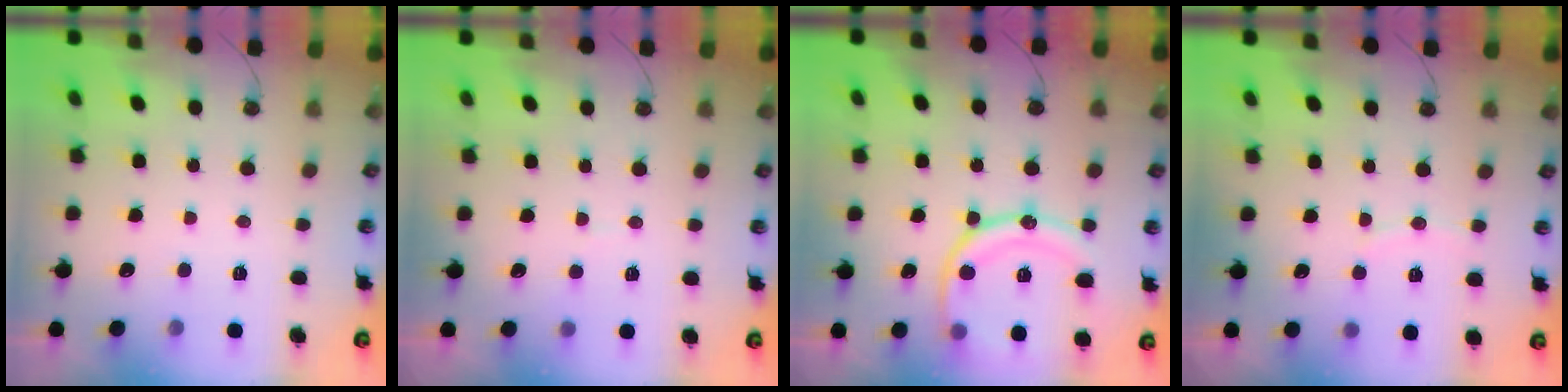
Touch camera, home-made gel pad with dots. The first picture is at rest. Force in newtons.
{"total": 2.6, "press": 2.6, "slide": 0.2}
{"total": 16.4, "press": 16.3, "slide": 1.9}
{"total": 5.4, "press": 5.4, "slide": 0.5}